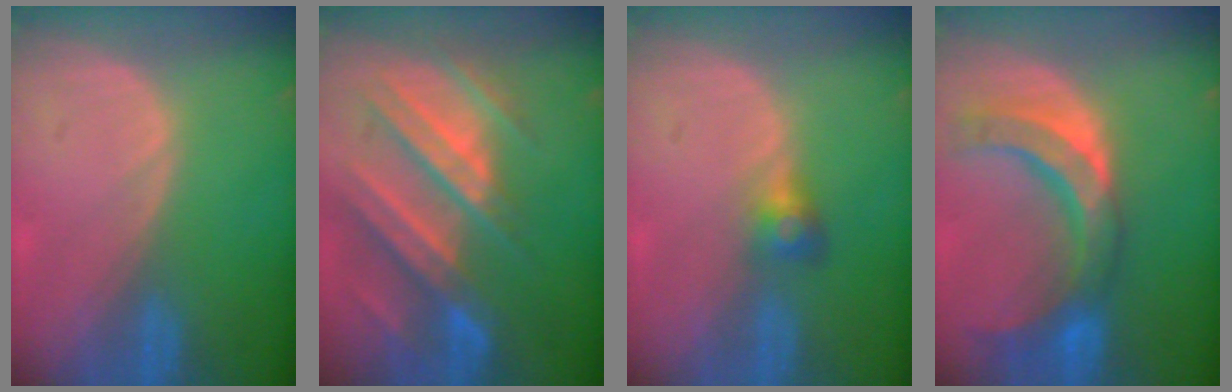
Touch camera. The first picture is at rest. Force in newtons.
{"total": 11.2, "press": 9.9, "slide": 5.2}
{"total": 2.8, "press": 2.6, "slide": 0.9}
{"total": 10.3, "press": 9.5, "slide": 4.0}